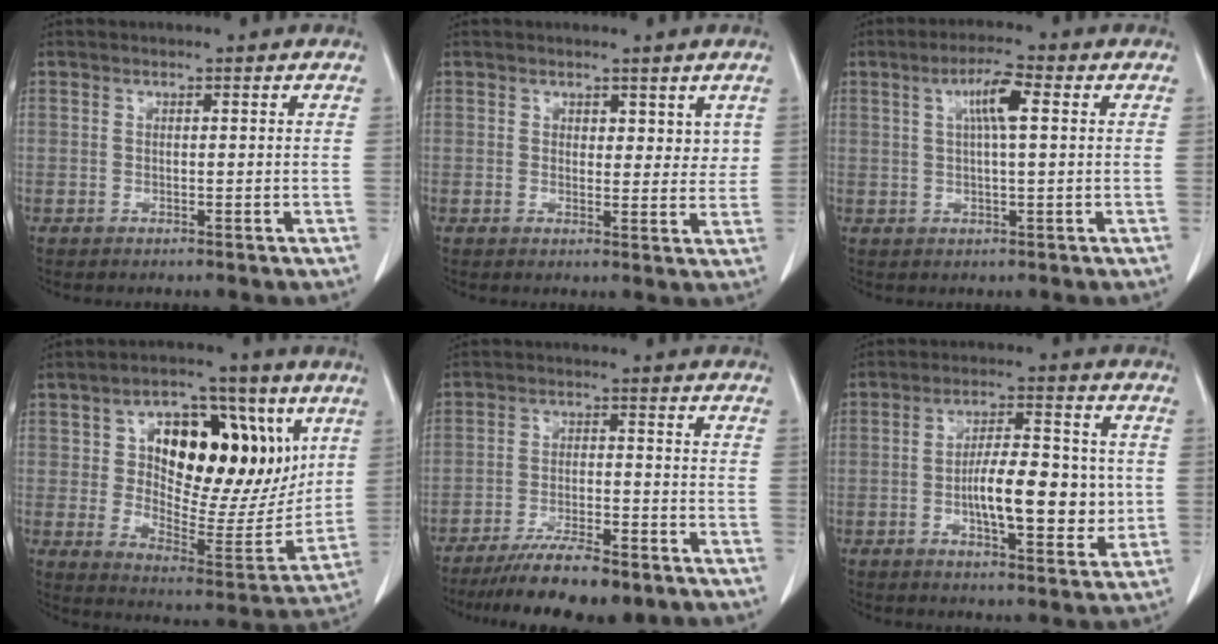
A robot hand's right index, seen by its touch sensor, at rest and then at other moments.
{"total": 3.3, "force": [1.9, 2.0, 1.8], "torque": [-0.006, -0.010, 0.025]}
{"total": 5.2, "force": [1.5, 0.5, 4.9], "torque": [-0.090, 0.007, 0.025]}
{"total": 22.8, "force": [7.6, 11.2, 18.4], "torque": [-0.293, 0.019, 0.127]}
{"total": 12.1, "force": [-9.6, 2.4, 7.0], "torque": [-0.108, -0.018, -0.151]}
{"total": 11.6, "force": [-1.0, 3.8, 10.8], "torque": [-0.180, 0.007, -0.016]}